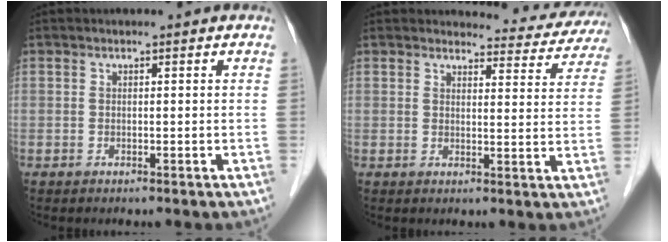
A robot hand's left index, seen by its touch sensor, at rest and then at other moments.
{"total": 9.8, "force": [9.5, 2.2, 0.2], "torque": [0.020, -0.027, 0.088]}